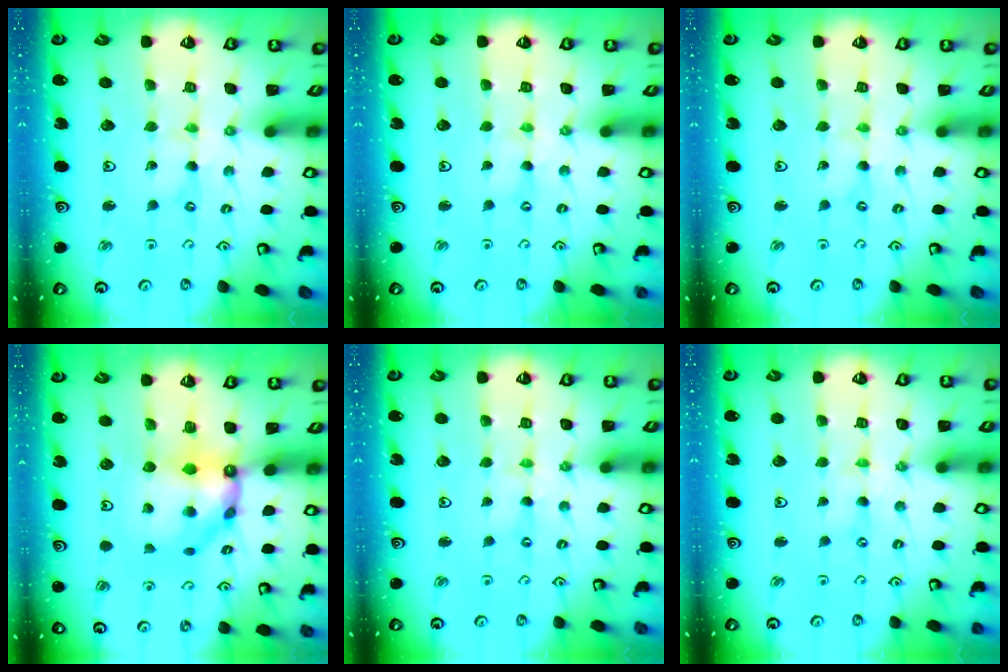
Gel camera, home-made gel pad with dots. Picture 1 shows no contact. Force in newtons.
{"total": 0.0}
{"total": 0.0}
{"total": 10.6, "press": 10.6, "slide": 1.1}
{"total": 0.0}
{"total": 0.0}